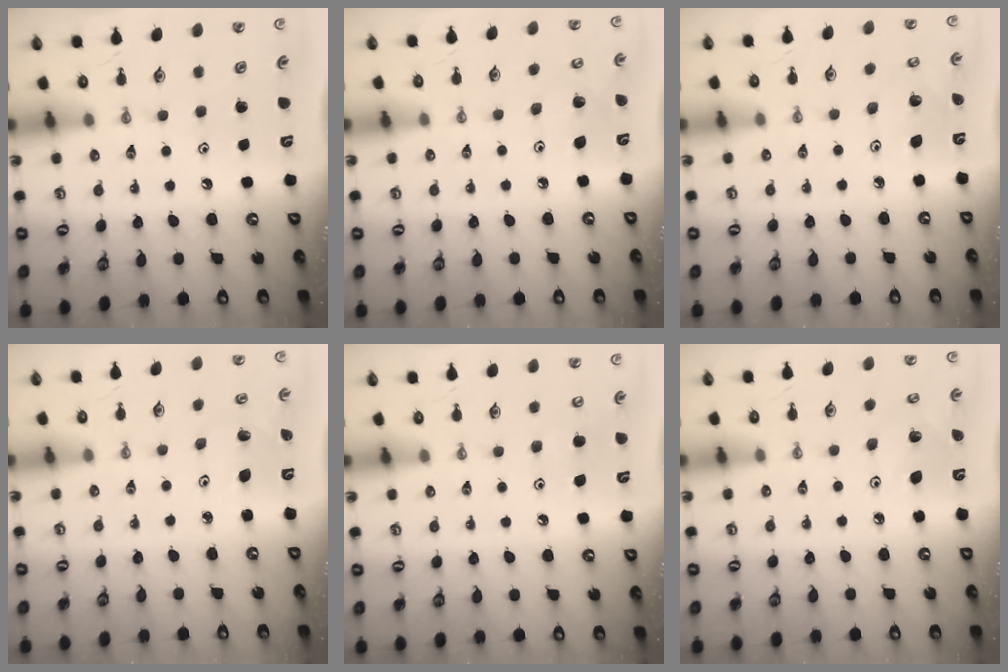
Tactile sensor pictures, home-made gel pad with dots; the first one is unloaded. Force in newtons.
{"total": 6.1, "press": 5.8, "slide": 1.9}
{"total": 5.1, "press": 5.0, "slide": 1.0}
{"total": 2.1, "press": 2.1, "slide": 0.2}
{"total": 4.3, "press": 4.2, "slide": 0.9}
{"total": 4.7, "press": 4.5, "slide": 1.6}